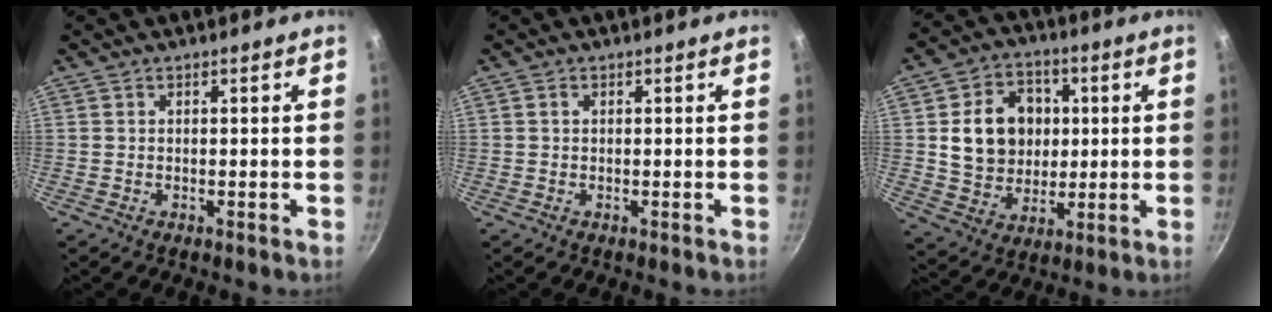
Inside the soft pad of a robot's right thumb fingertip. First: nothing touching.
{"total": 0.6, "force": [0.1, 0.4, 0.4], "torque": [-0.007, 0.004, 0.002]}
{"total": 14.5, "force": [1.9, 11.9, 8.1], "torque": [-0.106, 0.006, 0.039]}